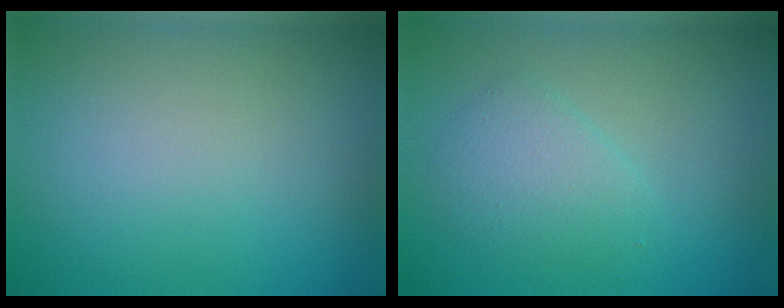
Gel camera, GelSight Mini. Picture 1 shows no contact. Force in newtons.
{"total": 2.6, "press": 2.6, "slide": 0.2}